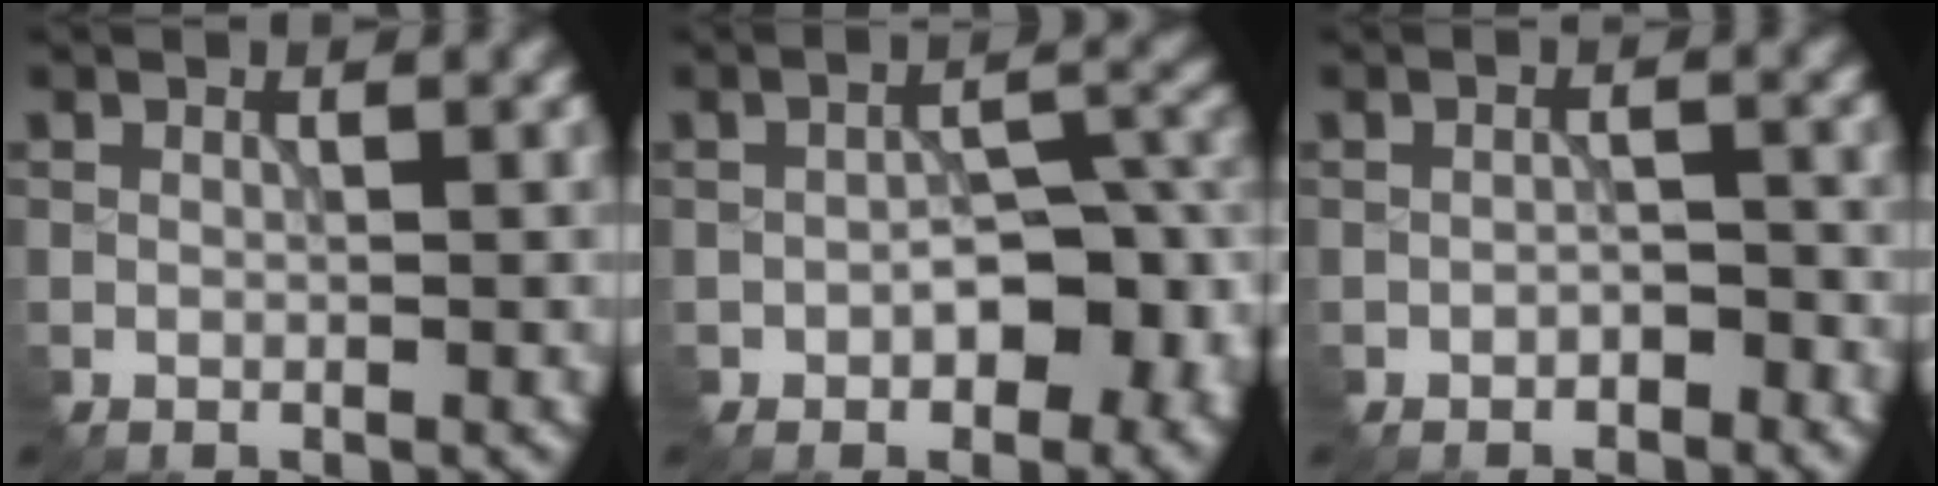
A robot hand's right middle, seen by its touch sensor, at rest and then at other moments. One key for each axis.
{"total": 7.8, "fx": -2.3, "fy": 4.5, "fz": 5.9, "tx": -0.079, "ty": -0.006, "tz": -0.031}
{"total": 1.5, "fx": -1.0, "fy": 0.9, "fz": 0.6, "tx": -0.016, "ty": 0.001, "tz": -0.015}